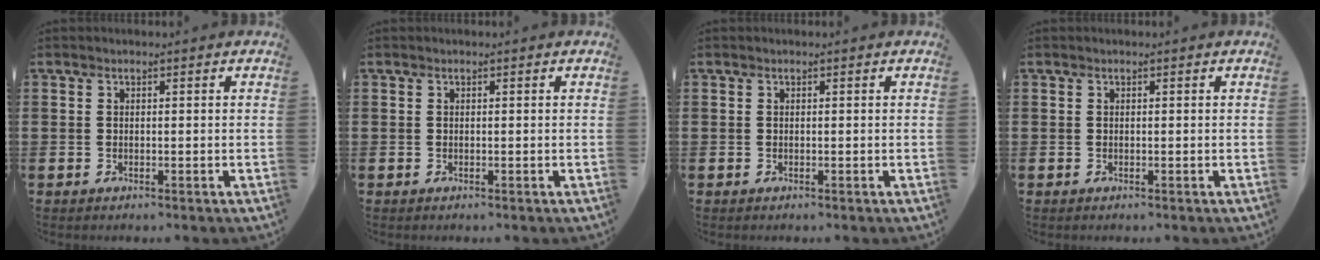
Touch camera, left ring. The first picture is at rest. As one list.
[{"total": 0.0}, {"total": 0.0}, {"total": 0.0}]